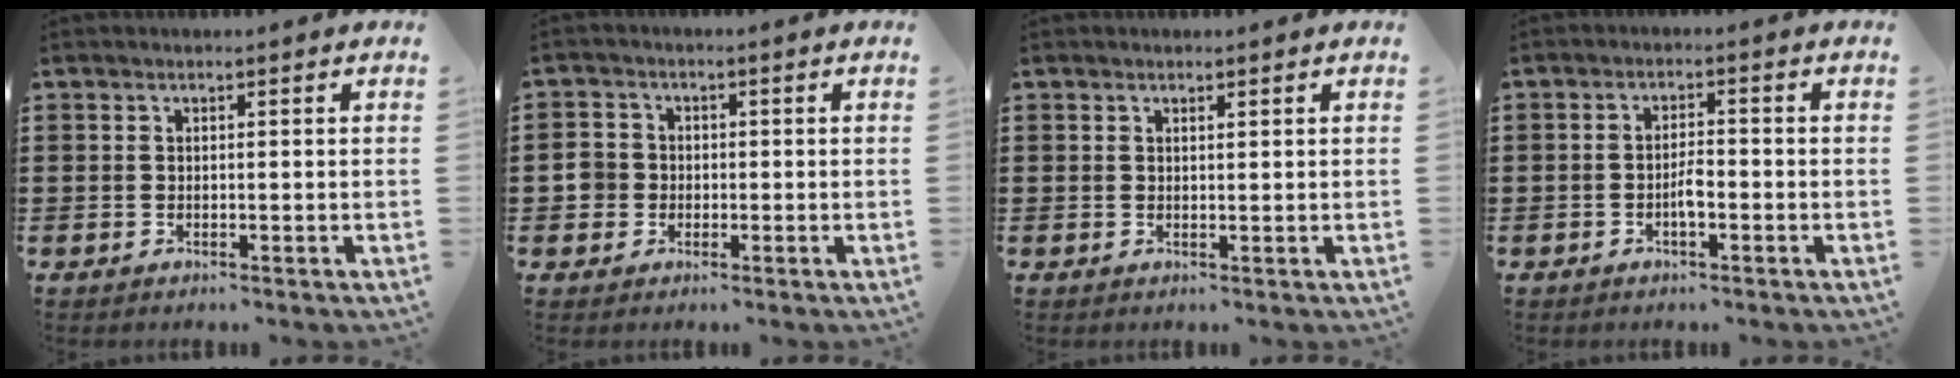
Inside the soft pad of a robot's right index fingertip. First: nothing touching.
{"total": 3.3, "force": [-0.7, 3.1, 1.0], "torque": [-0.037, 0.004, -0.019]}
{"total": 0.6, "force": [0.5, 0.1, 0.3], "torque": [-0.007, 0.001, 0.010]}
{"total": 2.7, "force": [-1.0, 0.8, 2.4], "torque": [-0.053, 0.002, -0.022]}